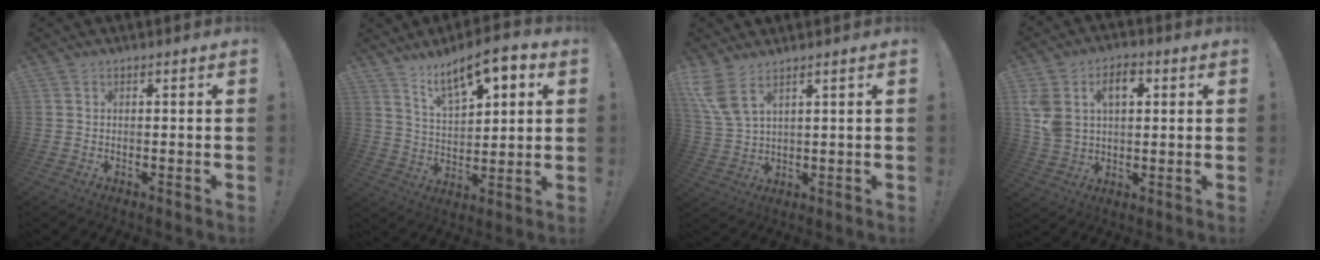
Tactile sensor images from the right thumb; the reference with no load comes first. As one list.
[{"total": 12.3, "force": [7.6, 4.9, 8.4], "torque": [-0.129, -0.043, 0.130]}, {"total": 6.9, "force": [4.6, 2.4, 4.6], "torque": [-0.094, -0.026, 0.090]}, {"total": 11.0, "force": [4.2, 7.6, 6.8], "torque": [-0.119, -0.002, 0.078]}]